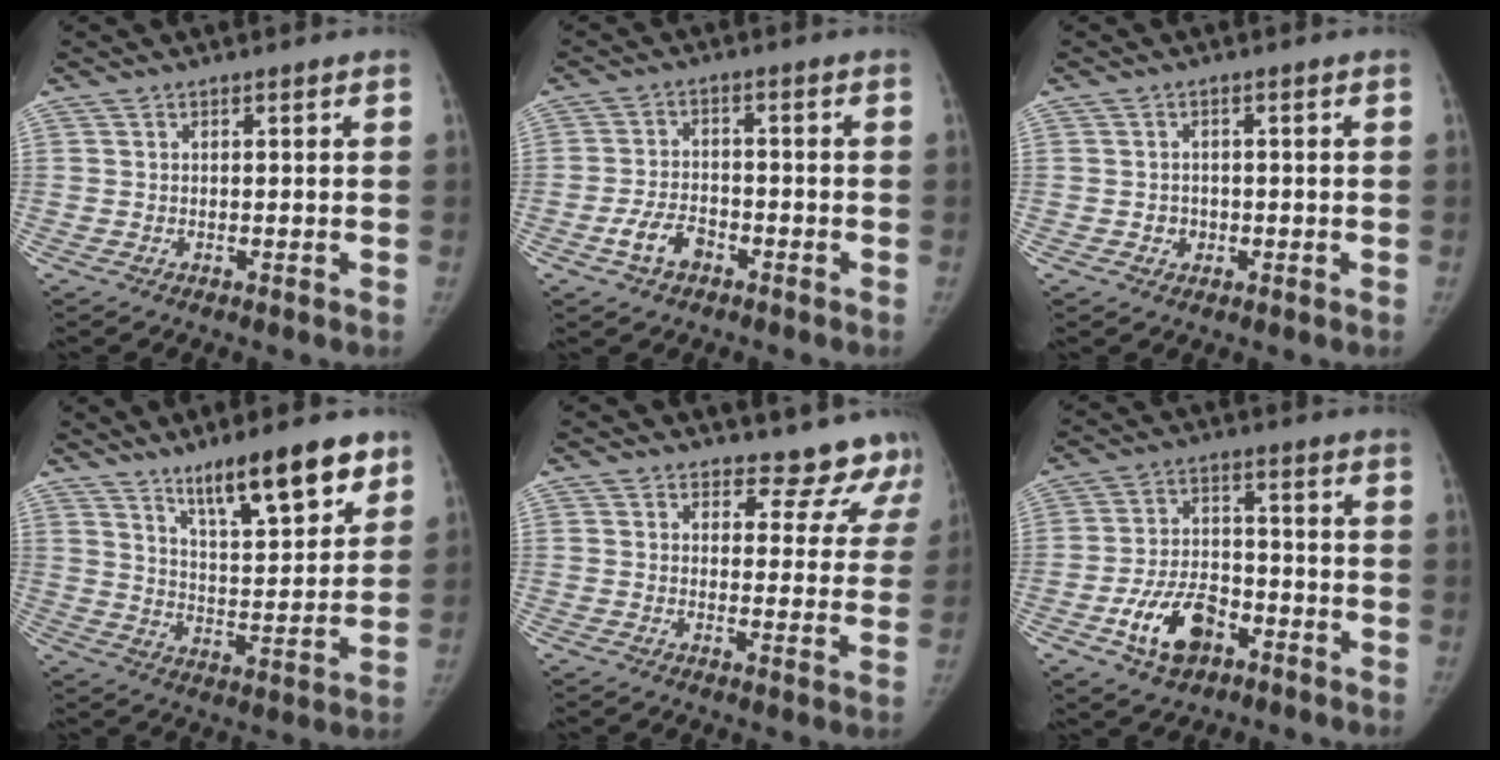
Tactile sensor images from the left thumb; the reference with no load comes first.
{"total": 5.6, "force": [-3.2, 3.4, 3.1], "torque": [-0.057, 0.024, -0.058]}
{"total": 2.2, "force": [-0.8, 2.0, 0.5], "torque": [0.007, 0.006, -0.010]}
{"total": 15.9, "force": [10.7, 4.2, 11.0], "torque": [-0.136, -0.062, 0.177]}
{"total": 11.4, "force": [10.4, 4.6, 0.7], "torque": [0.049, -0.072, 0.097]}
{"total": 11.2, "force": [-5.6, 6.8, 6.9], "torque": [-0.109, 0.029, -0.096]}